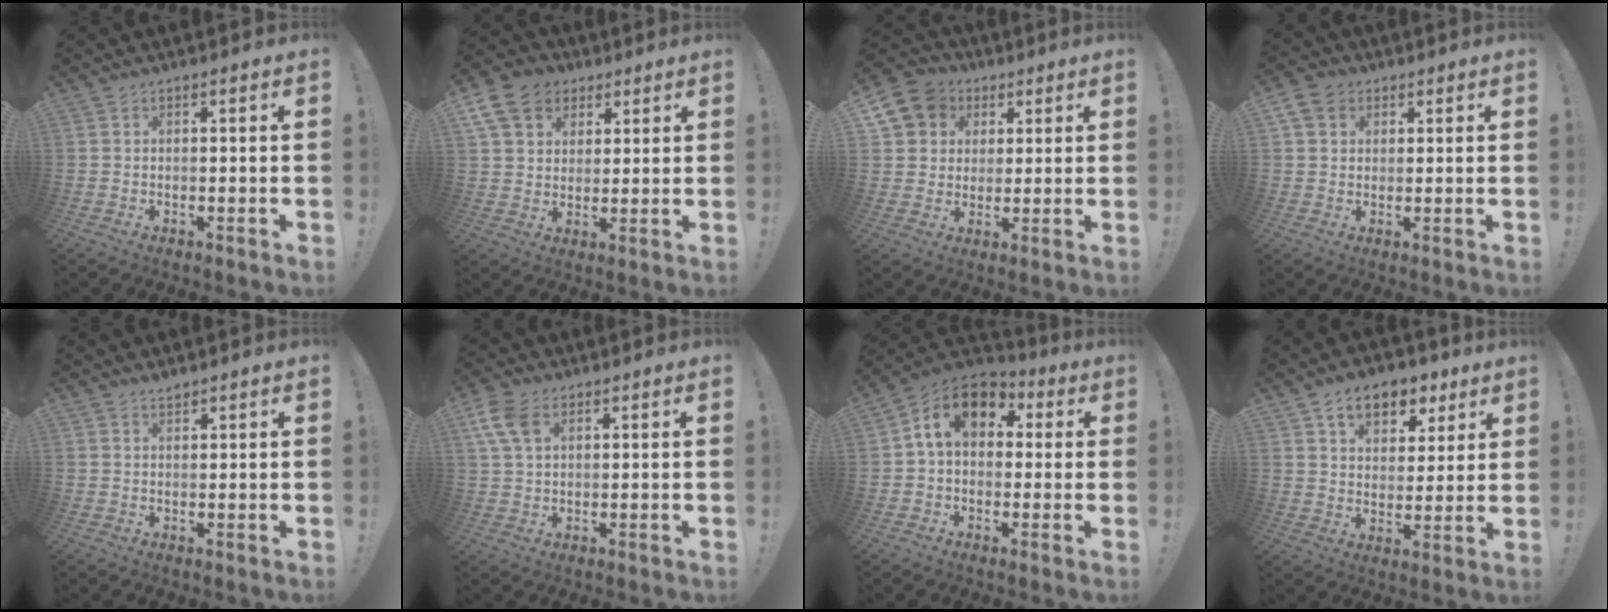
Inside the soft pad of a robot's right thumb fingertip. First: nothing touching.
{"total": 12.7, "force": [5.6, 10.1, 5.5], "torque": [-0.088, -0.020, 0.115]}
{"total": 11.1, "force": [4.1, 9.6, 3.6], "torque": [-0.055, -0.015, 0.086]}
{"total": 6.5, "force": [2.8, 5.2, 2.7], "torque": [-0.048, 0.000, 0.058]}
{"total": 1.4, "force": [1.4, 0.0, 0.3], "torque": [0.000, -0.007, 0.025]}
{"total": 8.5, "force": [3.5, 5.5, 5.5], "torque": [-0.106, -0.005, 0.068]}
{"total": 13.1, "force": [3.4, 9.1, 8.7], "torque": [-0.143, 0.013, 0.068]}
{"total": 10.8, "force": [6.2, 7.0, 5.4], "torque": [-0.073, -0.032, 0.114]}